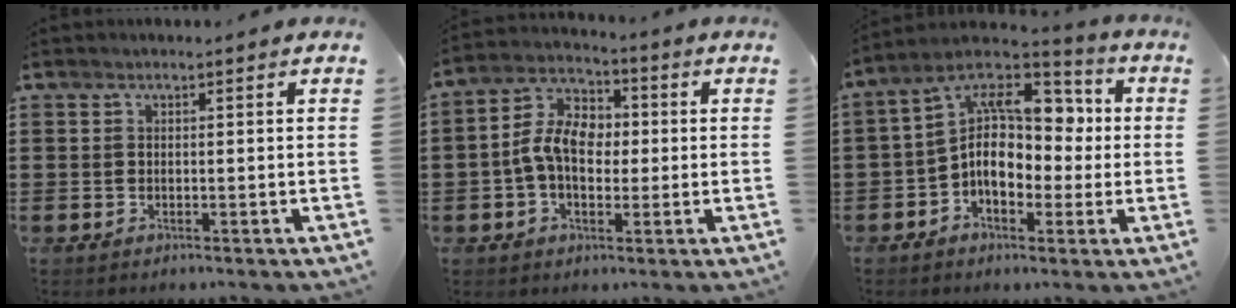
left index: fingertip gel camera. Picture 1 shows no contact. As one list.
[{"total": 8.3, "force": [-0.1, 5.4, 6.3], "torque": [-0.142, 0.014, -0.007]}, {"total": 11.6, "force": [1.0, 7.9, 8.4], "torque": [-0.169, -0.014, 0.010]}]